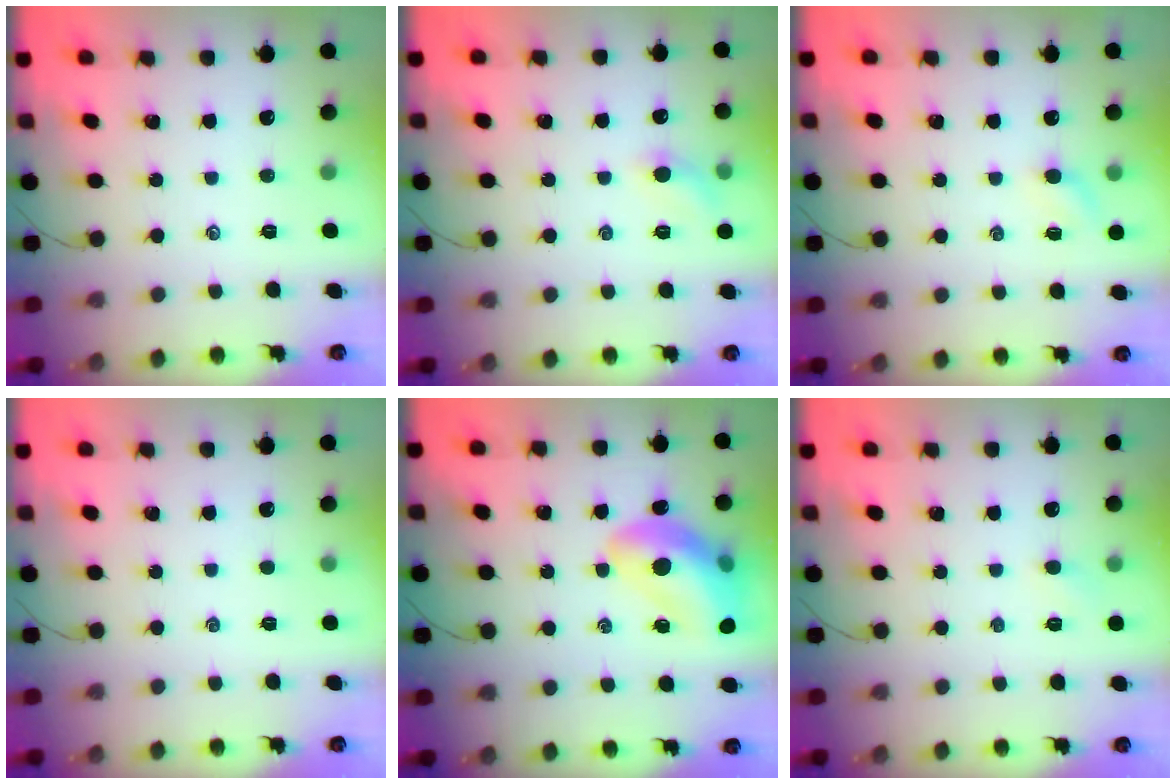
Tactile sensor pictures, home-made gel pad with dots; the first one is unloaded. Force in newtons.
{"total": 5.6, "press": 5.3, "slide": 2.0}
{"total": 4.2, "press": 4.0, "slide": 1.1}
{"total": 0.0}
{"total": 18.1, "press": 17.6, "slide": 4.2}
{"total": 2.2, "press": 2.1, "slide": 0.6}